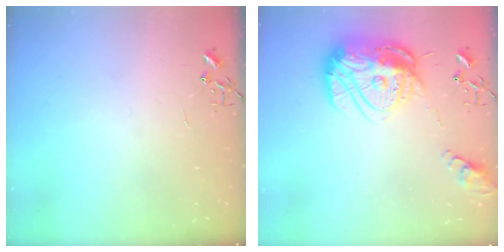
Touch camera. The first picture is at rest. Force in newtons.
{"total": 18.8, "press": 18.8, "slide": 1.8}